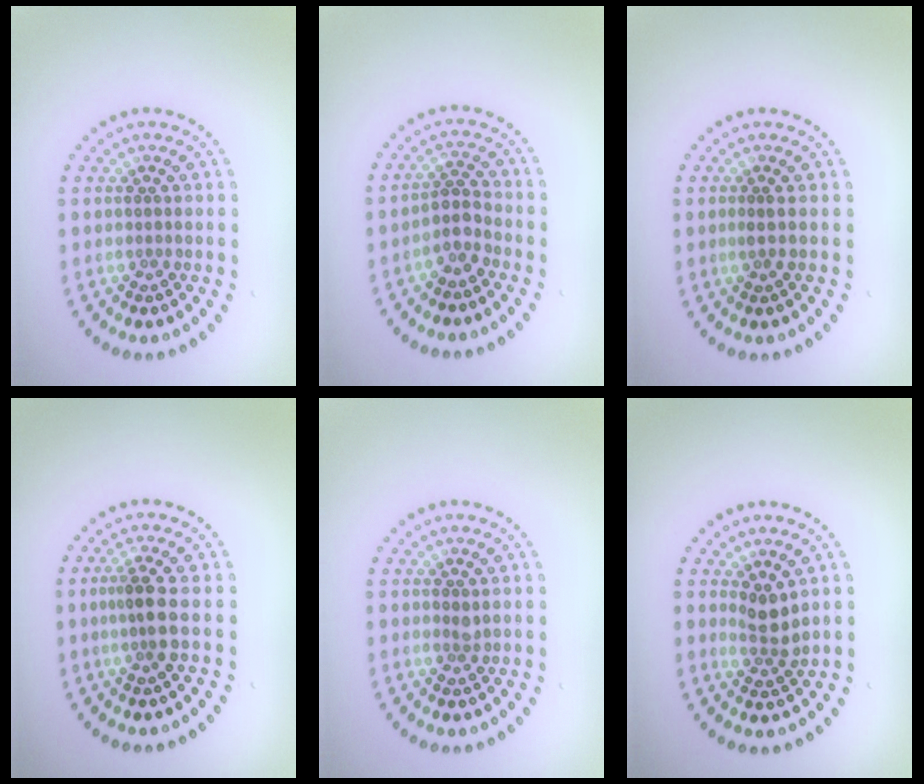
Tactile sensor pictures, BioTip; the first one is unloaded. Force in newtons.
{"total": 2.1, "press": 1.6, "slide": 1.3}
{"total": 0.7, "press": 0.4, "slide": 0.6}
{"total": 2.3, "press": 1.9, "slide": 1.4}
{"total": 0.6, "press": 0.5, "slide": 0.2}
{"total": 2.3, "press": 1.9, "slide": 1.4}